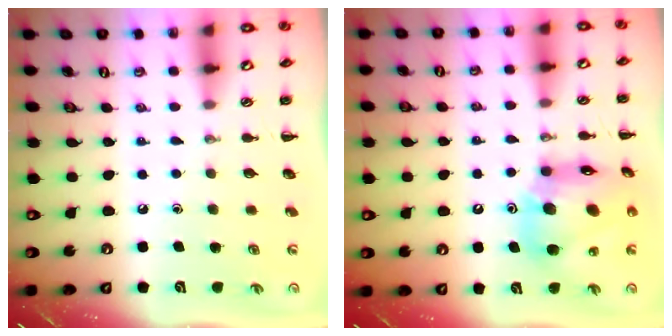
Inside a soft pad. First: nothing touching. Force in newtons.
{"total": 17.3, "press": 16.7, "slide": 4.5}